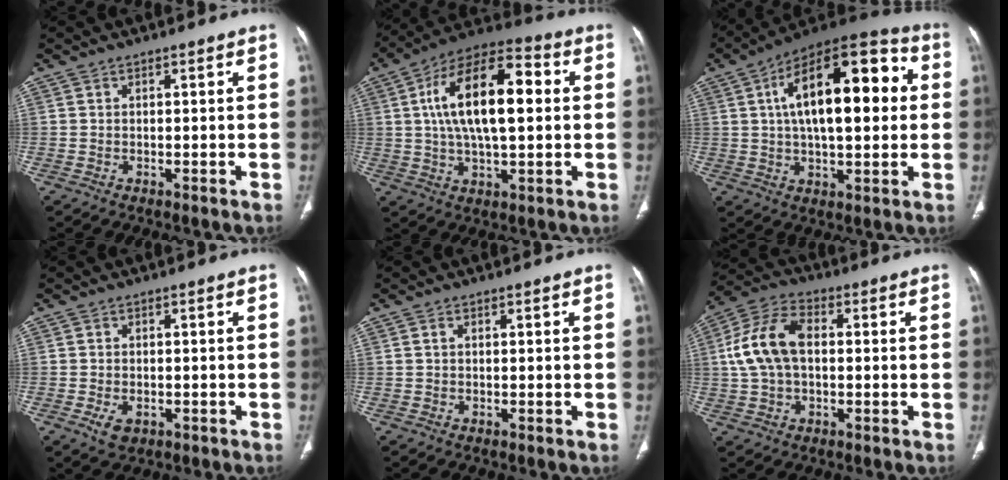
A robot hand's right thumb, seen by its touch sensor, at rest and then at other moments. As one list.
[{"total": 19.3, "force": [2.8, 8.6, 17.0], "torque": [-0.286, 0.025, 0.040]}, {"total": 22.6, "force": [3.9, 10.1, 19.8], "torque": [-0.287, 0.026, 0.051]}, {"total": 3.2, "force": [-1.2, 2.1, 2.1], "torque": [-0.034, 0.001, -0.012]}, {"total": 0.5, "force": [0.1, 0.4, 0.4], "torque": [-0.010, 0.001, 0.001]}, {"total": 11.8, "force": [0.9, 7.3, 9.2], "torque": [-0.188, 0.029, 0.012]}]